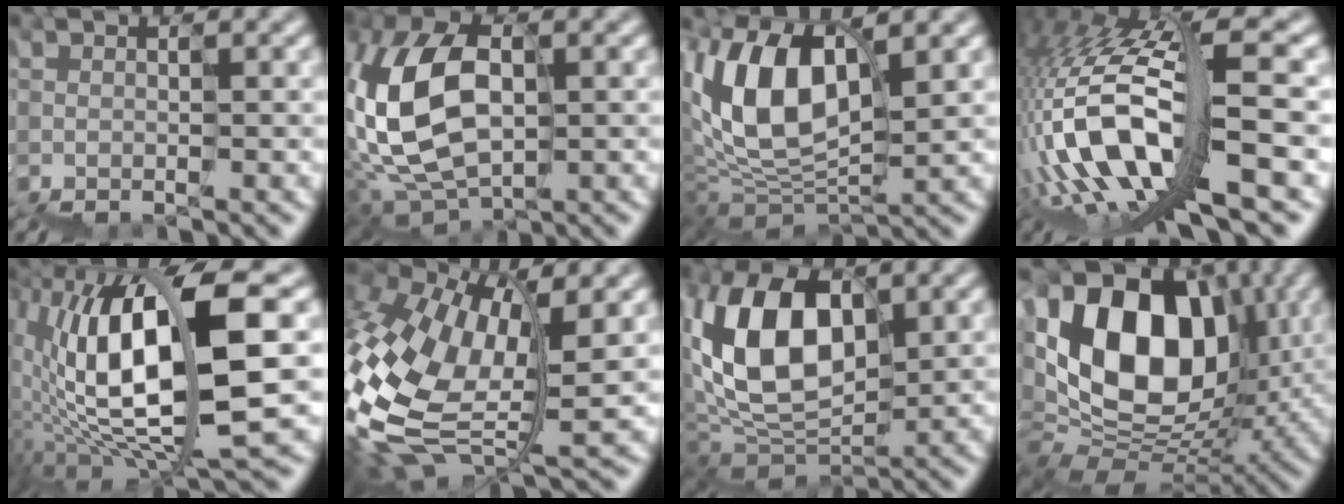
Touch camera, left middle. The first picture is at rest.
{"total": 9.1, "force": [0.5, 5.6, 7.1], "torque": [-0.193, 0.017, 0.009]}
{"total": 8.1, "force": [2.6, 4.8, 6.1], "torque": [-0.136, 0.017, 0.042]}
{"total": 11.3, "force": [-3.8, 3.6, 10.0], "torque": [-0.229, 0.019, -0.057]}
{"total": 10.4, "force": [1.0, 2.9, 10.0], "torque": [-0.199, 0.017, 0.021]}
{"total": 10.2, "force": [-1.1, 6.2, 8.0], "torque": [-0.215, 0.002, -0.020]}
{"total": 7.6, "force": [2.4, 5.2, 5.0], "torque": [-0.124, 0.018, 0.045]}
{"total": 11.3, "force": [2.7, 7.9, 7.6], "torque": [-0.115, 0.024, 0.035]}